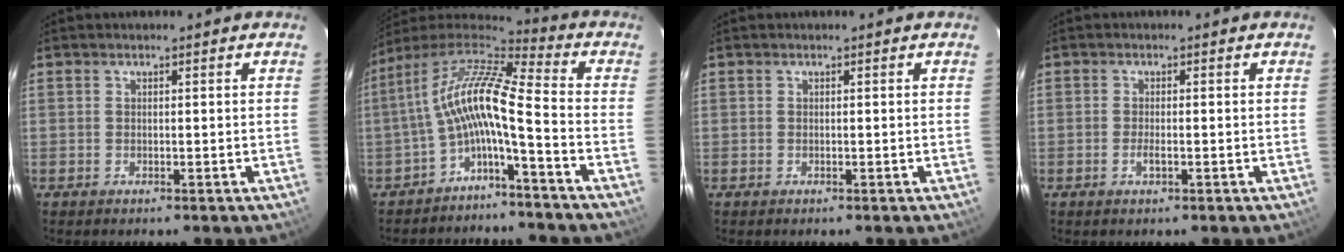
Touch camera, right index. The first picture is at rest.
{"total": 11.7, "force": [-2.8, 1.4, 11.3], "torque": [-0.216, 0.016, -0.063]}
{"total": 0.0}
{"total": 1.5, "force": [-0.7, 0.3, 1.3], "torque": [-0.027, -0.003, -0.012]}